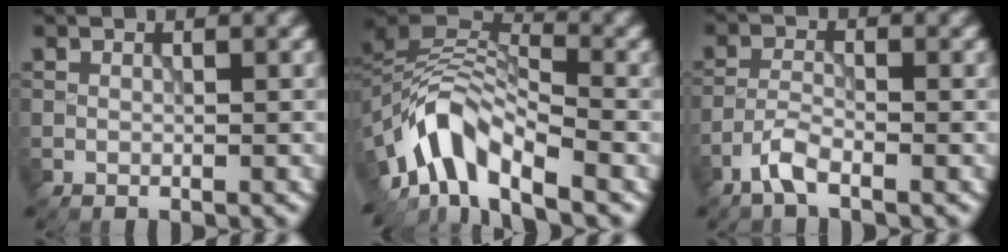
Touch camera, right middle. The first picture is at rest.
{"total": 7.8, "force": [-5.0, 3.2, 5.1], "torque": [-0.078, 0.009, -0.108]}
{"total": 2.4, "force": [-1.8, 0.5, 1.6], "torque": [-0.036, 0.002, -0.044]}